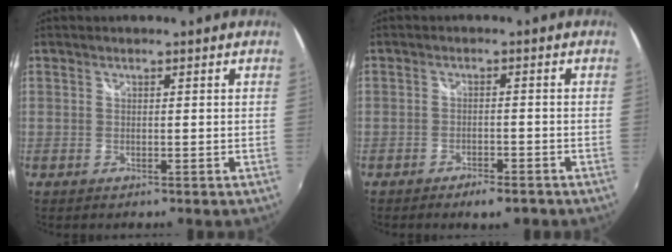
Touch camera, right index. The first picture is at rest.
{"total": 4.1, "force": [-3.2, 1.4, 2.2], "torque": [-0.052, -0.009, -0.050]}